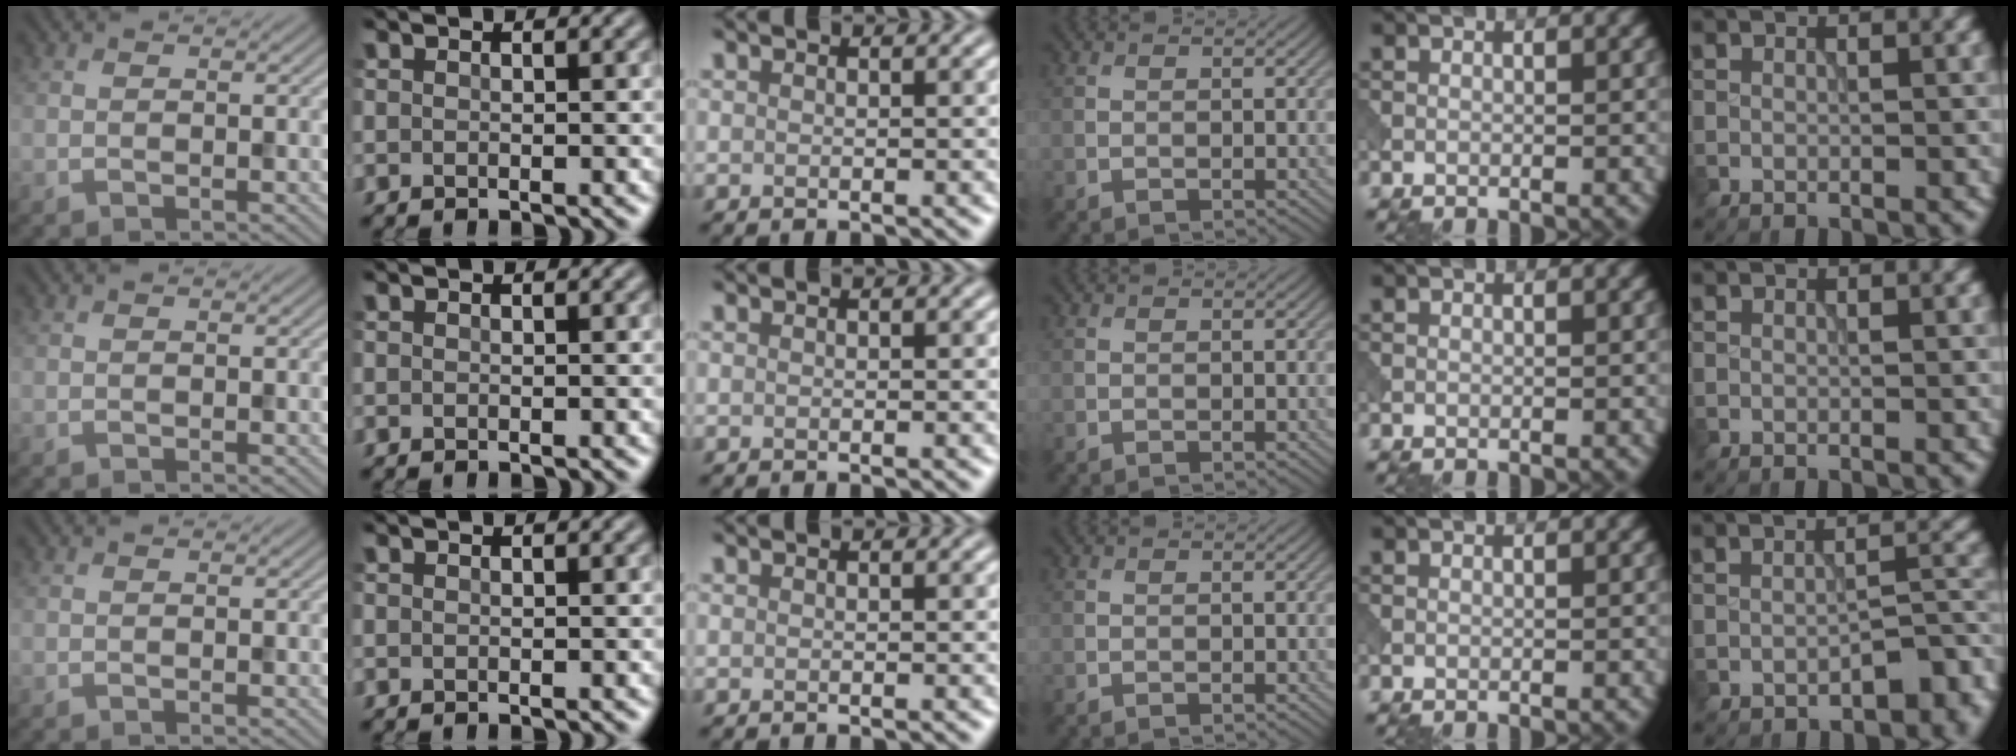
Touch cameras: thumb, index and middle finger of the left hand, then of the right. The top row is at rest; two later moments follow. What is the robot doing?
{"motion": "pour", "object": "beaker"}